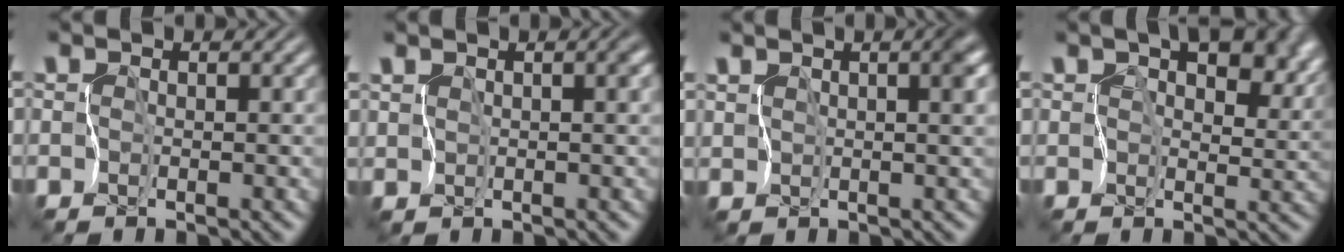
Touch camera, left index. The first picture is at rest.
{"total": 1.7, "force": [0.6, 0.5, 1.5], "torque": [-0.023, 0.000, 0.014]}
{"total": 3.5, "force": [1.1, 1.4, 3.1], "torque": [-0.039, 0.007, 0.018]}
{"total": 10.3, "force": [5.5, 5.5, 6.8], "torque": [-0.096, 0.013, 0.069]}